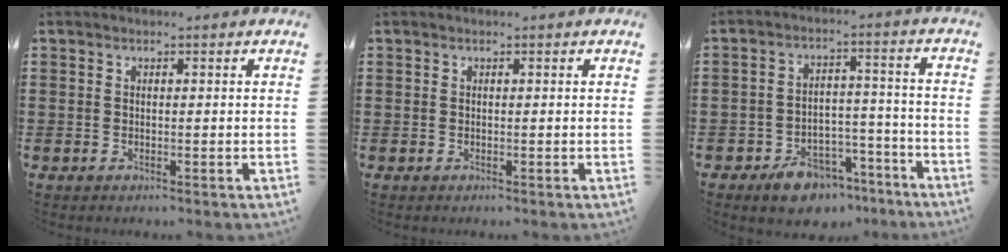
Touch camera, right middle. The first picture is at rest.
{"total": 0.0}
{"total": 6.8, "force": [-5.7, 3.1, 2.1], "torque": [-0.027, 0.031, -0.104]}